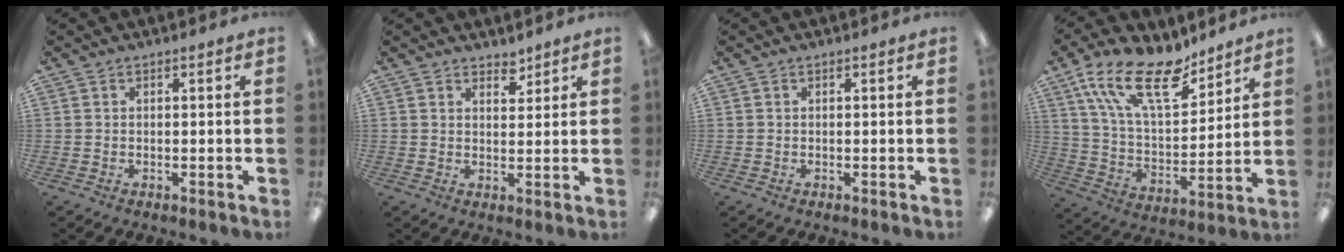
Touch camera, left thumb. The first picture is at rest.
{"total": 3.3, "force": [2.9, 1.4, 0.8], "torque": [0.005, -0.020, 0.049]}
{"total": 0.0}
{"total": 20.3, "force": [13.4, 8.4, 12.7], "torque": [-0.239, -0.068, 0.236]}